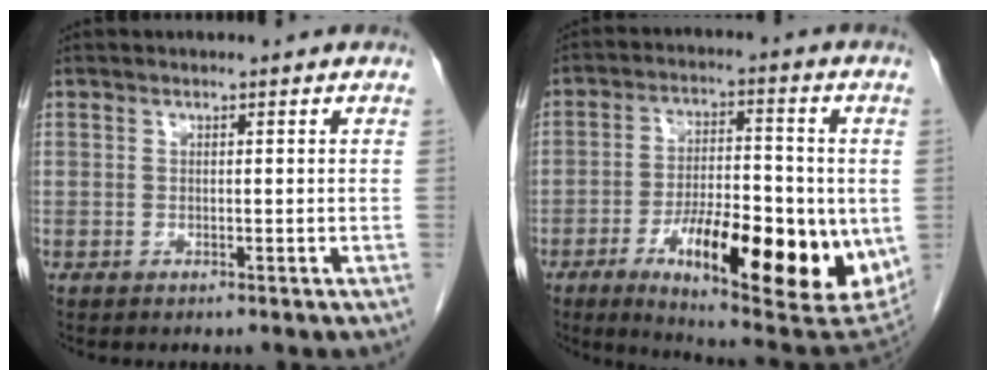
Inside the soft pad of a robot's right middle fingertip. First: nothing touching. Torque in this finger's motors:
{"motor_torque": [2.14, 0.00, 0.54, 0.21]}